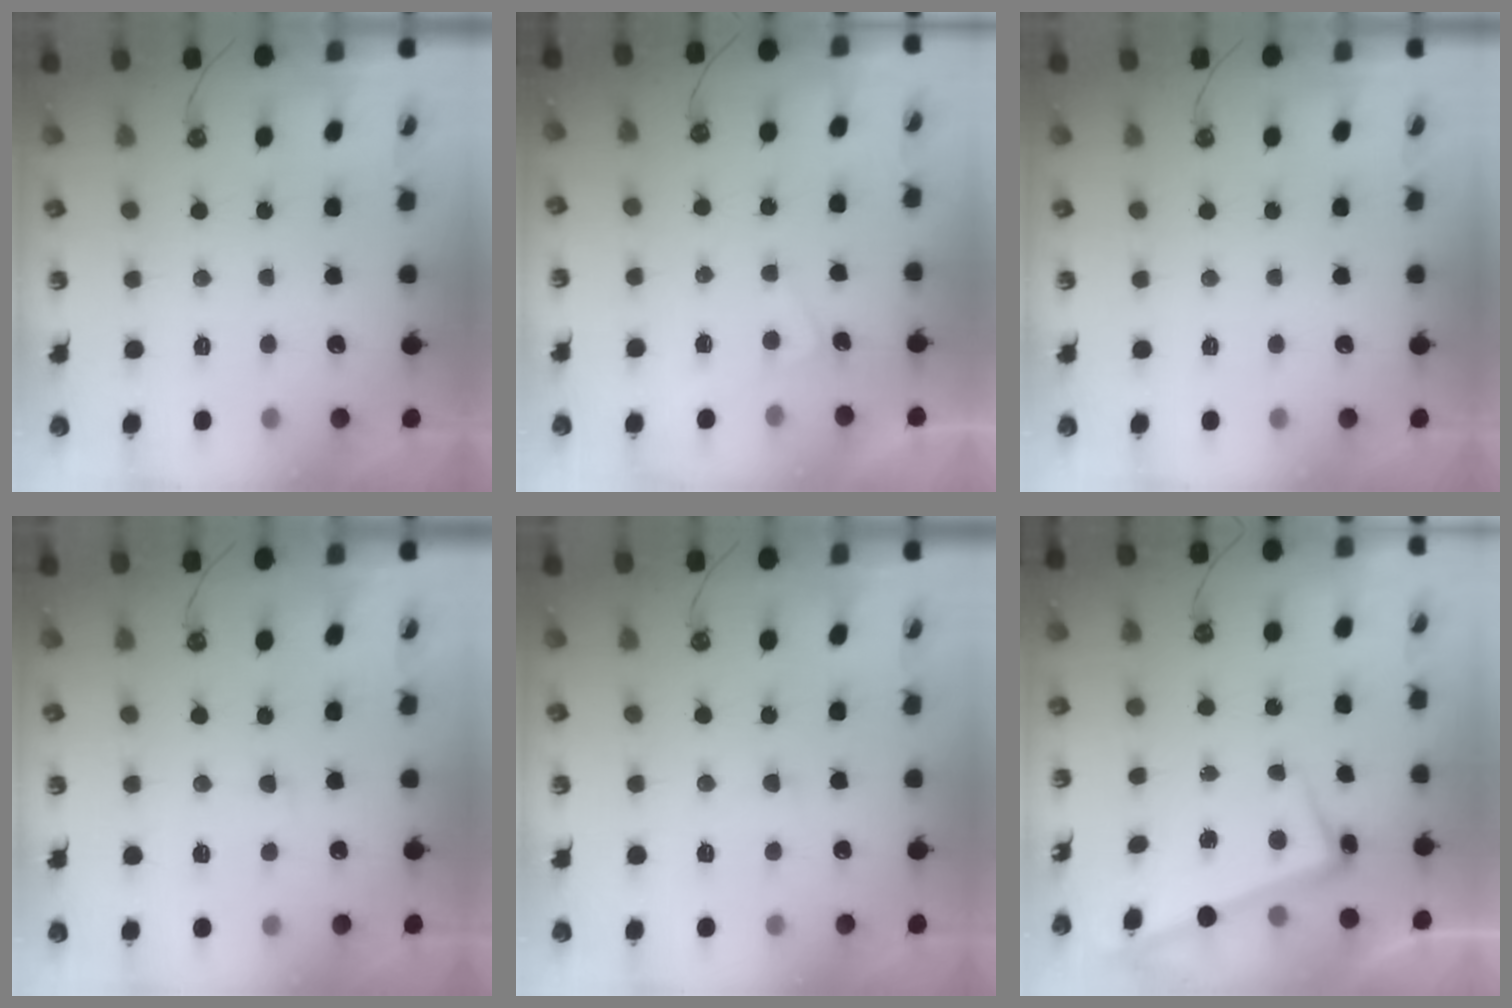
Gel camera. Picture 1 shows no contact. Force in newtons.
{"total": 0.6, "press": 0.6, "slide": 0.1}
{"total": 0.0}
{"total": 2.1, "press": 2.0, "slide": 0.5}
{"total": 0.8, "press": 0.7, "slide": 0.4}
{"total": 2.4, "press": 2.2, "slide": 0.9}